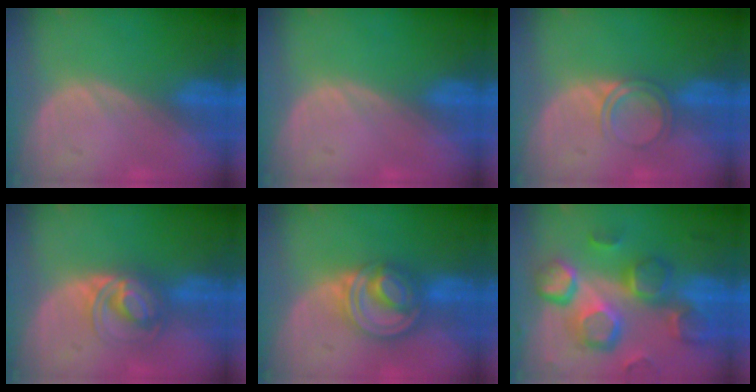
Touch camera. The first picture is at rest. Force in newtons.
{"total": 0.0}
{"total": 3.0, "press": 3.0, "slide": 0.3}
{"total": 6.2, "press": 5.6, "slide": 2.6}
{"total": 8.2, "press": 6.9, "slide": 4.4}
{"total": 12.9, "press": 11.3, "slide": 6.3}